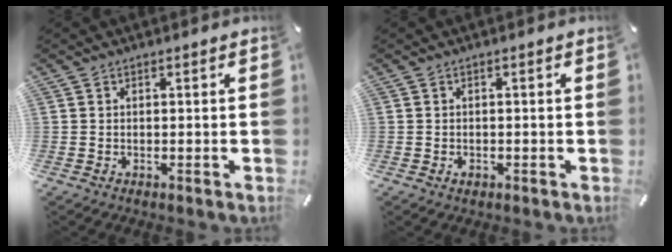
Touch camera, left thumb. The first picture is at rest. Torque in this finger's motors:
{"motor_torque": [0.18, 0.74, -0.33, -0.05, -0.06]}